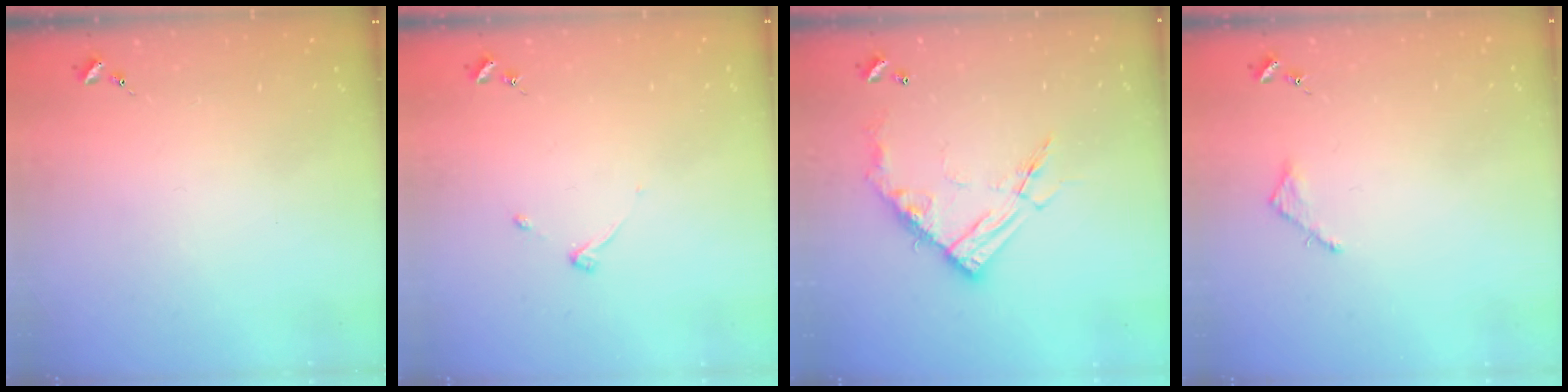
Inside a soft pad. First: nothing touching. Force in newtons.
{"total": 3.3, "press": 3.2, "slide": 0.6}
{"total": 16.0, "press": 15.9, "slide": 1.5}
{"total": 2.5, "press": 2.5, "slide": 0.2}